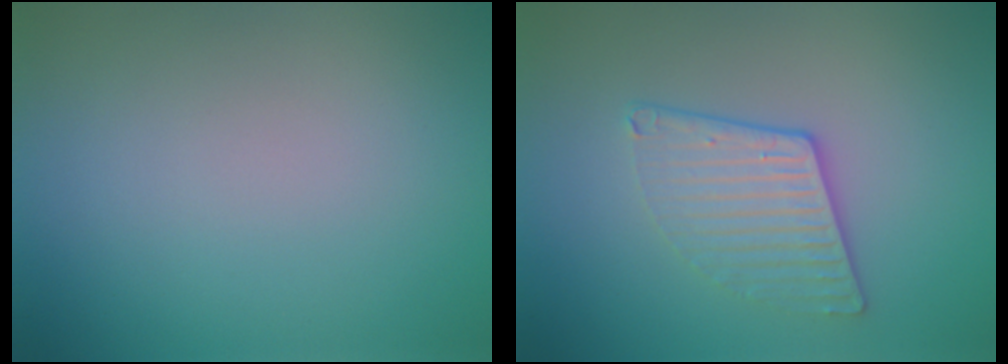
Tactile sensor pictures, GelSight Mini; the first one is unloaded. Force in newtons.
{"total": 2.8, "press": 2.3, "slide": 1.6}